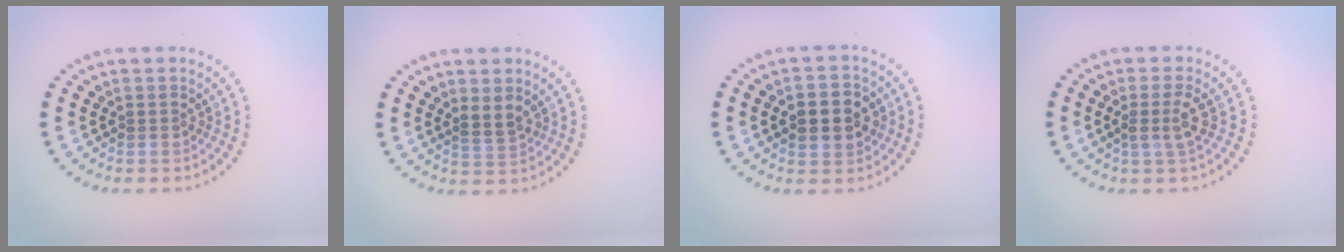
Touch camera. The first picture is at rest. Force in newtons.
{"total": 1.9, "press": 1.7, "slide": 0.7}
{"total": 4.4, "press": 4.4, "slide": 0.2}
{"total": 2.1, "press": 1.6, "slide": 1.3}